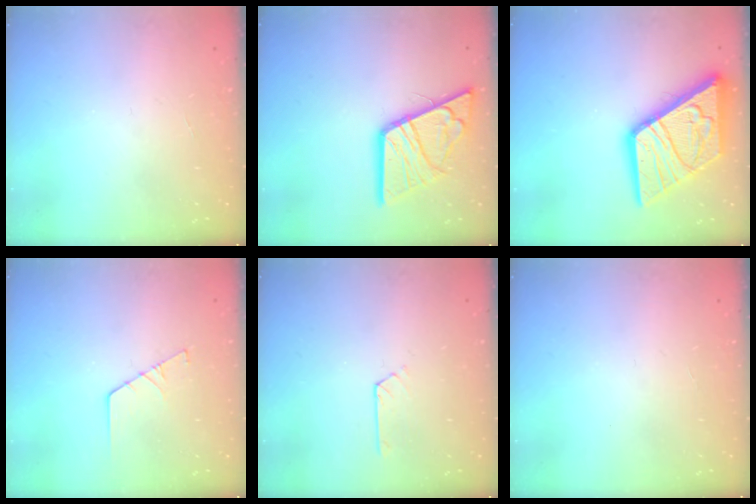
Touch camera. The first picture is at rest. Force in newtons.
{"total": 18.3, "press": 18.2, "slide": 2.0}
{"total": 21.1, "press": 21.0, "slide": 2.4}
{"total": 2.2, "press": 2.2, "slide": 0.0}
{"total": 2.1, "press": 2.0, "slide": 0.3}
{"total": 0.0}